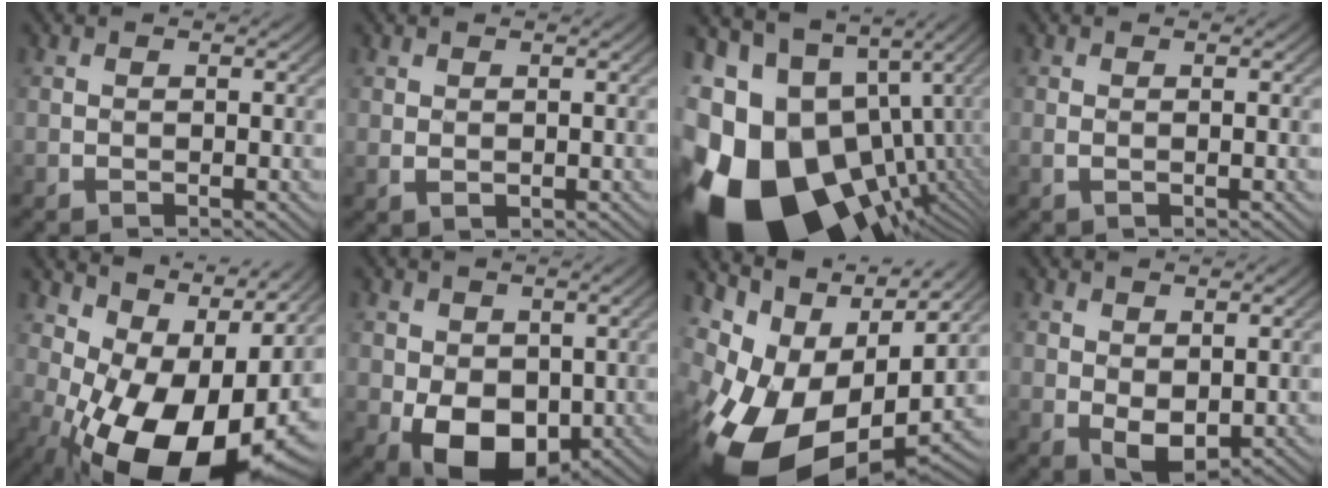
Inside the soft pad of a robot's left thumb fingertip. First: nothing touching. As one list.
[{"total": 1.0, "force": [0.6, 0.6, 0.5], "torque": [-0.014, -0.005, 0.013]}, {"total": 19.8, "force": [-7.9, 12.8, 12.9], "torque": [-0.274, -0.035, -0.130]}, {"total": 0.0}, {"total": 14.6, "force": [-2.1, 8.3, 11.8], "torque": [-0.144, -0.015, -0.017]}, {"total": 8.3, "force": [-1.7, 5.9, 5.5], "torque": [-0.122, -0.018, -0.034]}, {"total": 15.5, "force": [-4.2, 9.9, 11.2], "torque": [-0.216, -0.030, -0.062]}, {"total": 4.4, "force": [0.9, 2.9, 3.2], "torque": [-0.074, 0.002, 0.015]}]